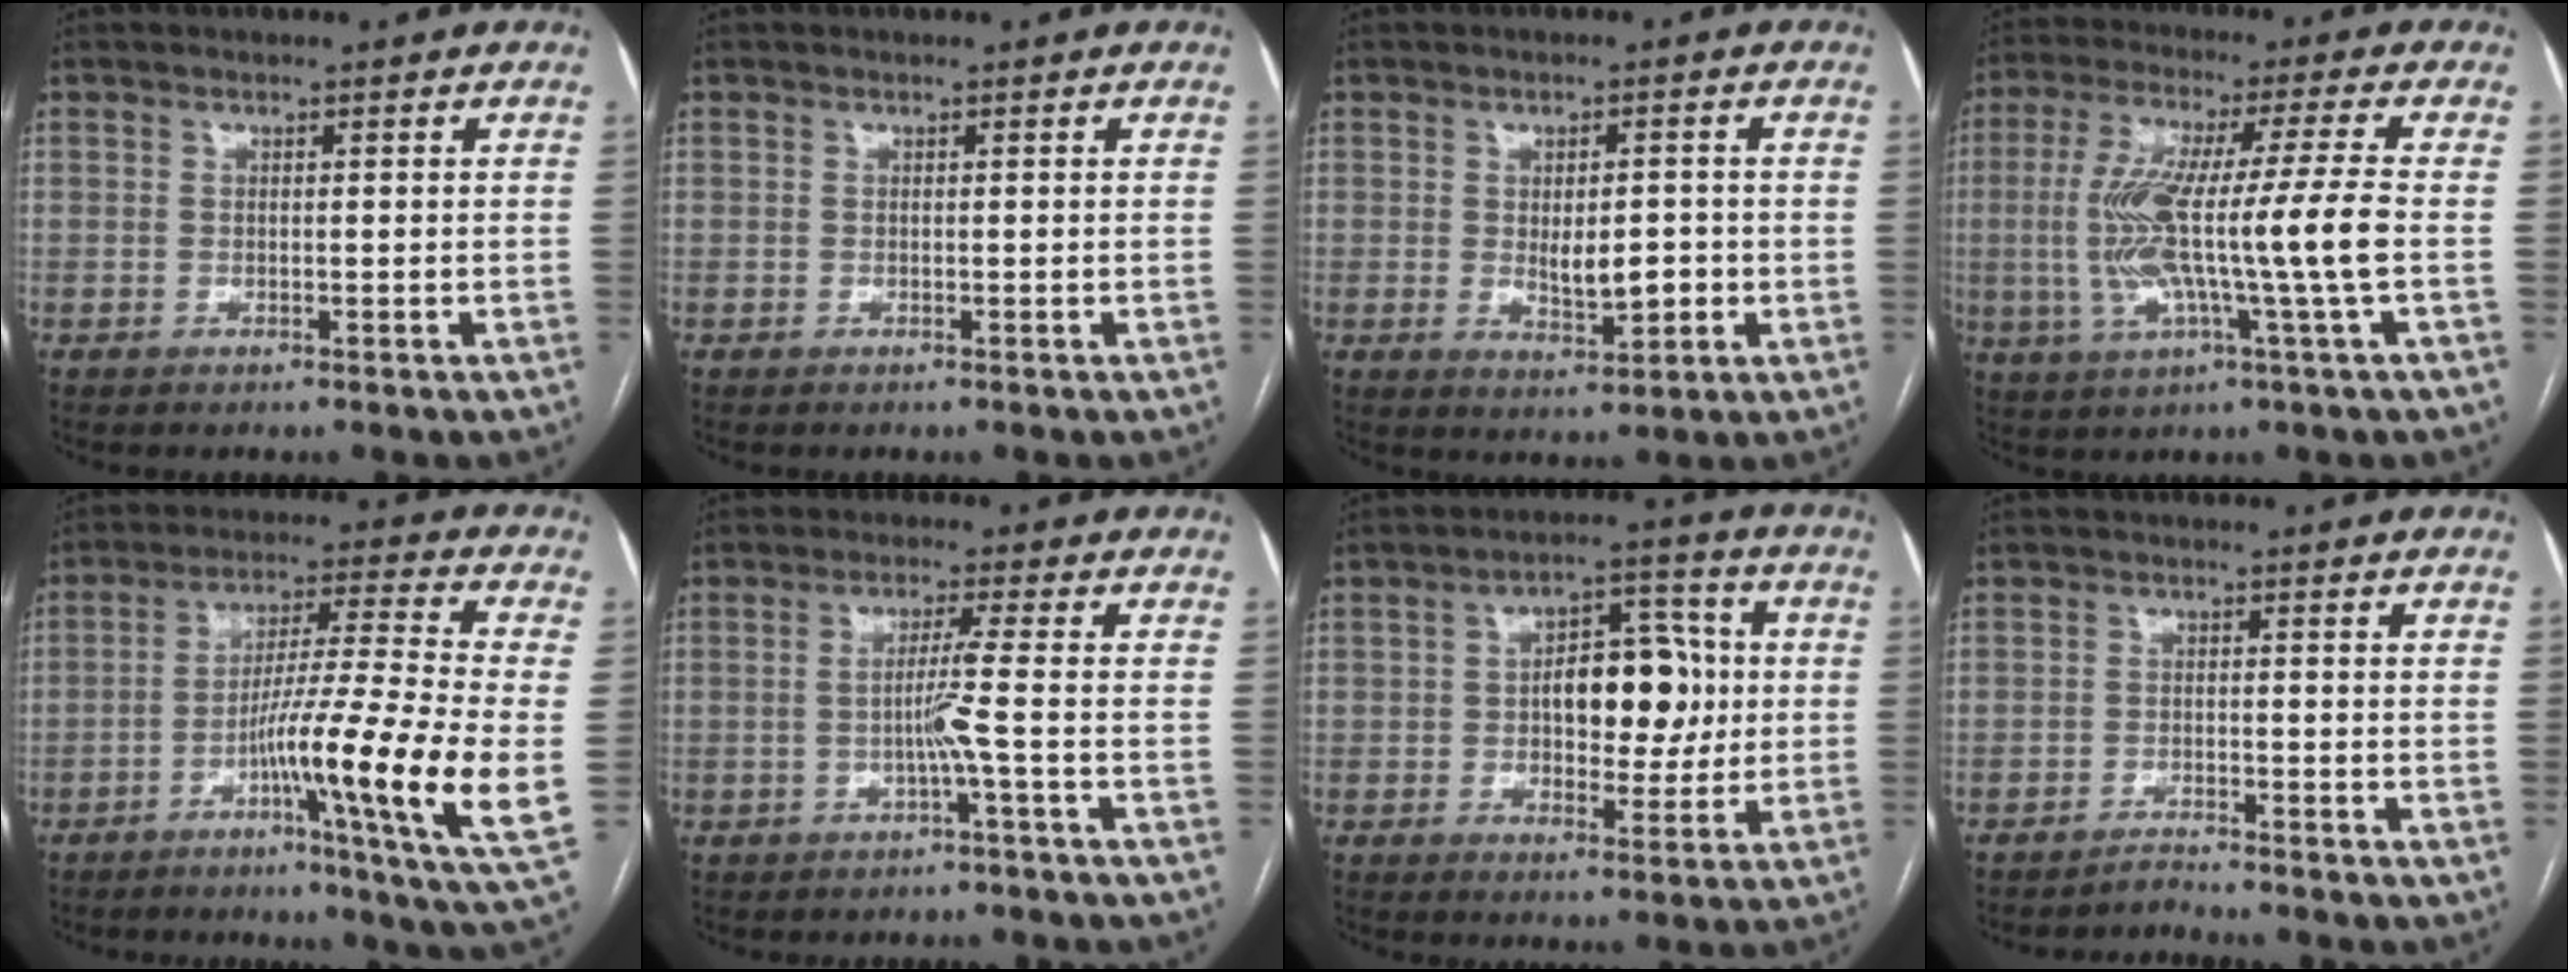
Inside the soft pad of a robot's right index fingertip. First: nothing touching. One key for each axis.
{"total": 0.0}
{"total": 5.3, "fx": -0.5, "fy": 2.1, "fz": 4.8, "tx": -0.076, "ty": -0.007, "tz": 0.000}
{"total": 14.1, "fx": -1.5, "fy": -0.7, "fz": 14.0, "tx": -0.274, "ty": 0.006, "tz": -0.031}
{"total": 17.4, "fx": -4.1, "fy": -1.4, "fz": 16.8, "tx": -0.270, "ty": -0.013, "tz": -0.076}
{"total": 3.8, "fx": -1.2, "fy": -1.6, "fz": 3.3, "tx": -0.061, "ty": 0.002, "tz": -0.020}
{"total": 10.3, "fx": 0.5, "fy": 5.3, "fz": 8.8, "tx": -0.127, "ty": 0.025, "tz": 0.015}
{"total": 2.0, "fx": -1.9, "fy": -0.6, "fz": -0.5, "tx": 0.010, "ty": -0.013, "tz": -0.032}